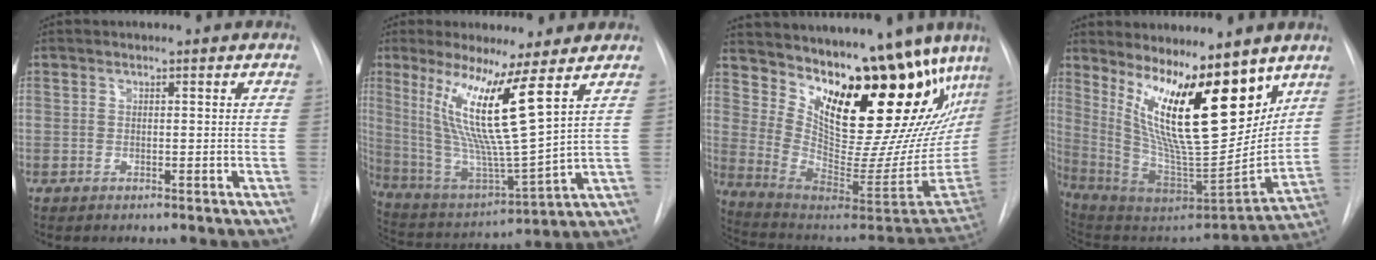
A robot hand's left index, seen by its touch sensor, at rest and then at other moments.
{"total": 15.0, "force": [6.6, -0.4, 13.5], "torque": [-0.276, -0.024, 0.127]}
{"total": 25.6, "force": [18.5, 7.0, 16.3], "torque": [-0.253, -0.026, 0.263]}
{"total": 19.8, "force": [11.0, 5.0, 15.7], "torque": [-0.259, -0.036, 0.197]}